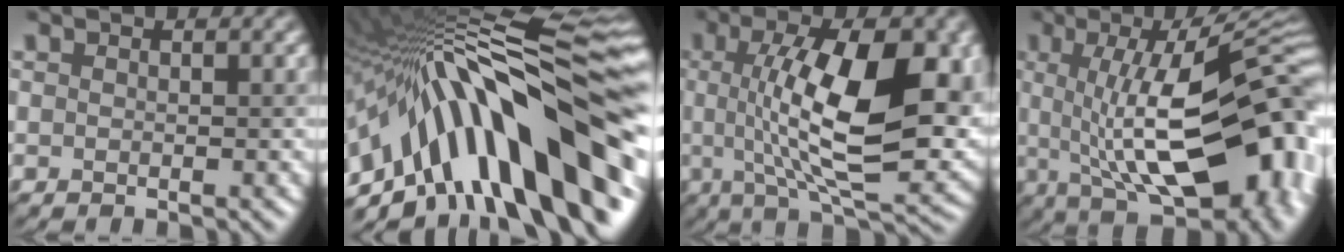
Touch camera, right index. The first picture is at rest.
{"total": 16.8, "force": [-4.2, 6.2, 15.1], "torque": [-0.211, 0.046, -0.069]}
{"total": 12.8, "force": [1.3, 4.0, 12.0], "torque": [-0.185, 0.006, 0.027]}
{"total": 15.4, "force": [-0.4, 5.5, 14.4], "torque": [-0.177, 0.019, -0.010]}